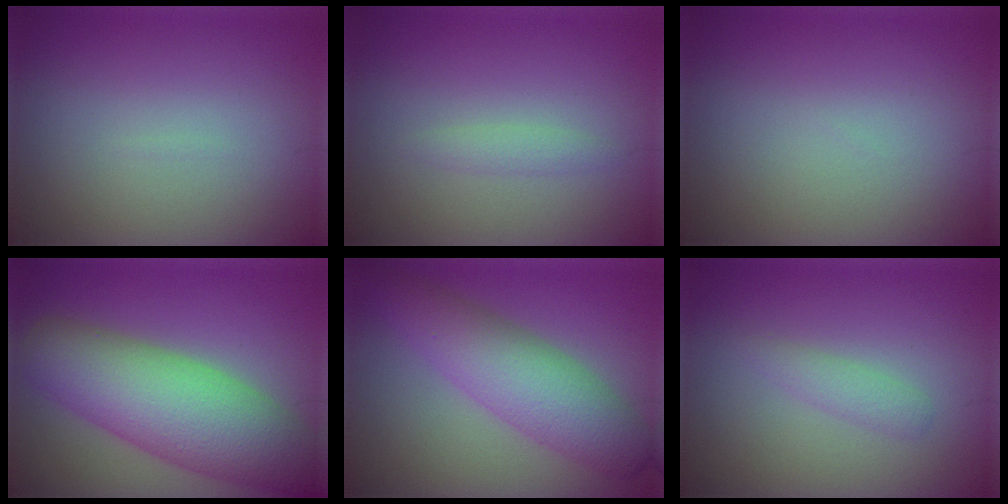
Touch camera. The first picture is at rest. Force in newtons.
{"total": 1.1, "press": 1.1, "slide": 0.1}
{"total": 0.0}
{"total": 9.6, "press": 9.6, "slide": 0.4}
{"total": 6.2, "press": 6.2, "slide": 0.1}
{"total": 1.4, "press": 1.4, "slide": 0.1}